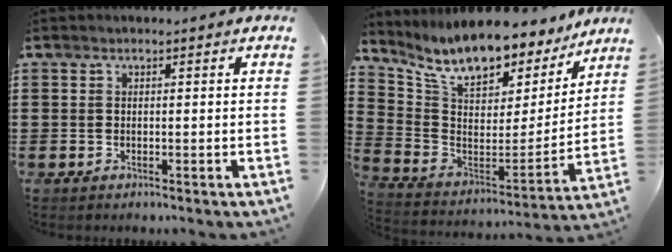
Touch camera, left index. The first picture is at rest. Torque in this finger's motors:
{"motor_torque": [2.14, 0.00, 1.05, 0.21]}